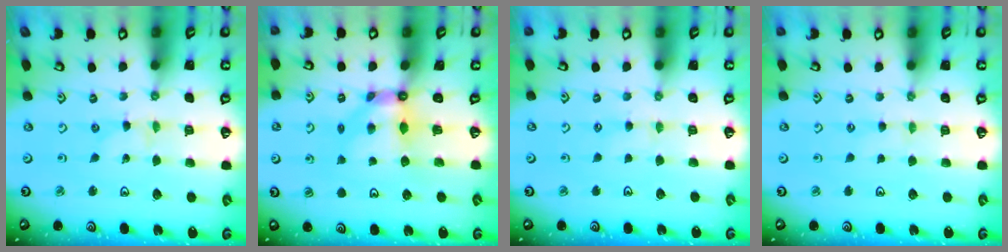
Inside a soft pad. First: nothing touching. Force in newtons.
{"total": 5.9, "press": 5.9, "slide": 0.3}
{"total": 2.5, "press": 2.4, "slide": 0.5}
{"total": 2.1, "press": 2.1, "slide": 0.2}